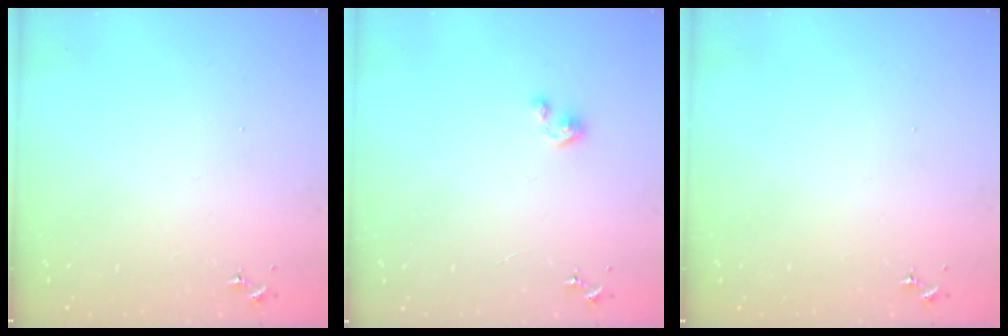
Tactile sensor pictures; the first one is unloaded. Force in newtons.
{"total": 3.2, "press": 3.2, "slide": 0.3}
{"total": 0.0}